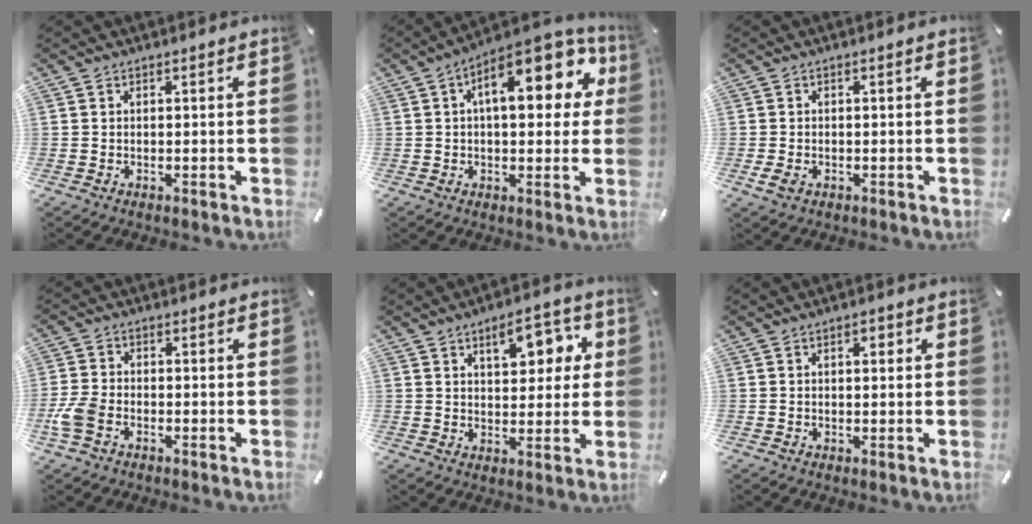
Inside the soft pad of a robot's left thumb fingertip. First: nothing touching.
{"total": 17.3, "force": [5.8, 8.1, 14.2], "torque": [-0.187, -0.022, 0.090]}
{"total": 1.9, "force": [-0.7, 1.3, 1.3], "torque": [-0.035, -0.003, -0.016]}
{"total": 5.8, "force": [-2.5, 3.7, 3.8], "torque": [-0.091, 0.007, -0.049]}
{"total": 10.2, "force": [4.2, 6.2, 6.9], "torque": [-0.077, -0.012, 0.064]}
{"total": 2.0, "force": [0.4, 1.2, 1.6], "torque": [-0.017, 0.003, 0.001]}